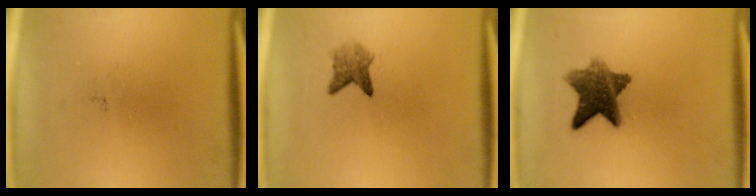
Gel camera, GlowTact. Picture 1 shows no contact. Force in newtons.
{"total": 2.7}
{"total": 8.7}